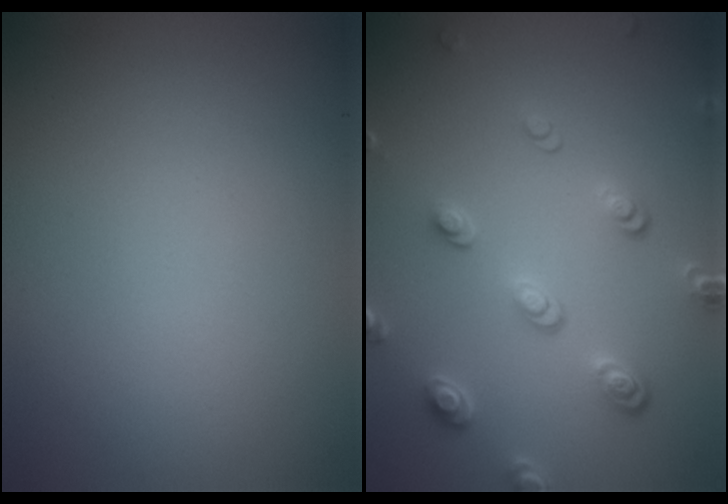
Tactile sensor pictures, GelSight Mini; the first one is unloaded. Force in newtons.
{"total": 3.6, "press": 2.8, "slide": 2.3}